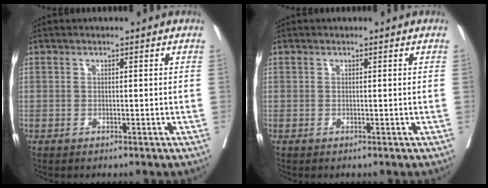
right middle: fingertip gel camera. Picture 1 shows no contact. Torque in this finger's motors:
{"motor_torque": [0.00, 0.00, 0.00, 0.00]}